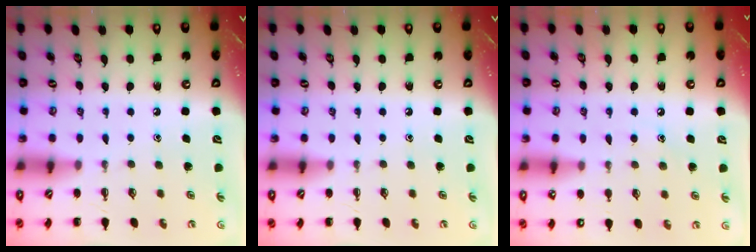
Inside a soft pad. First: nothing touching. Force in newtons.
{"total": 0.0}
{"total": 7.6, "press": 7.4, "slide": 1.8}